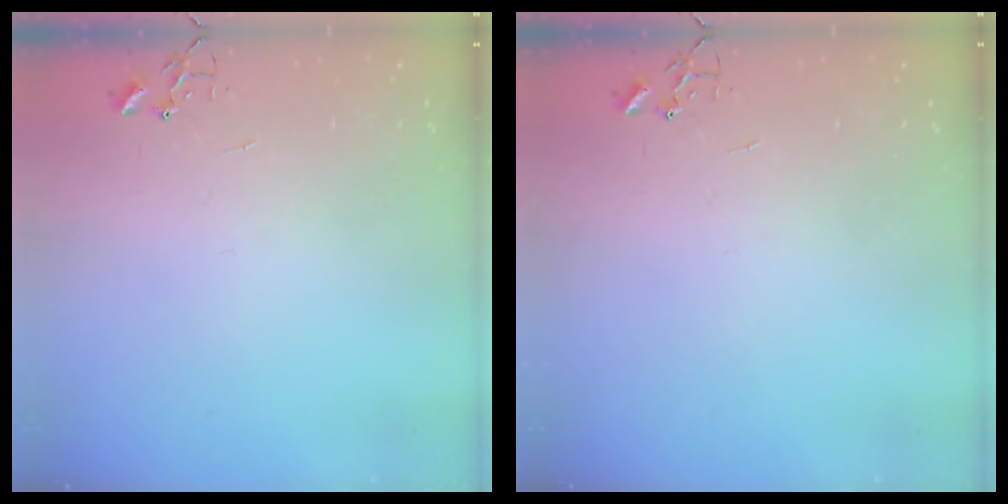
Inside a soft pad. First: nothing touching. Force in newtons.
{"total": 0.0}